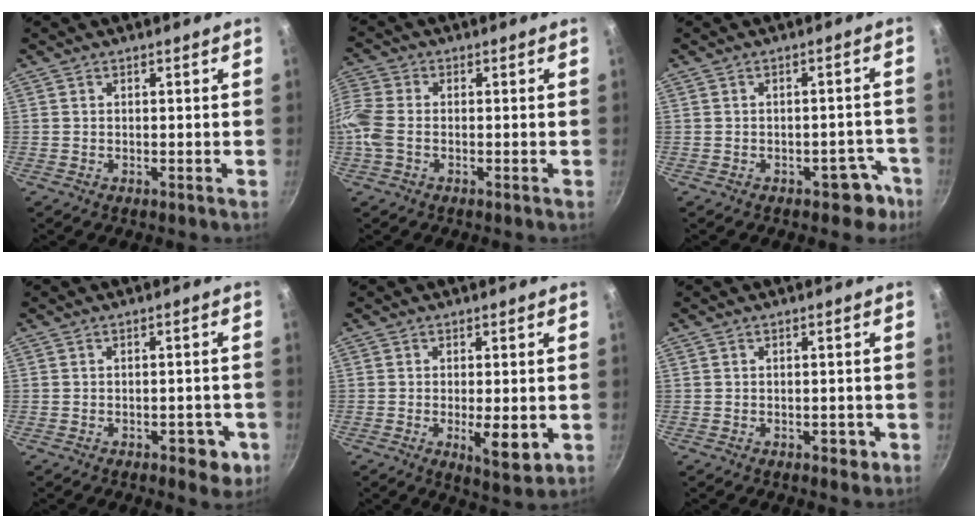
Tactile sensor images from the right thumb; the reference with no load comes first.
{"total": 7.5, "force": [-1.1, 4.9, 5.6], "torque": [-0.156, 0.013, -0.028]}
{"total": 4.9, "force": [-3.0, 2.9, 2.5], "torque": [-0.006, 0.037, -0.034]}
{"total": 5.1, "force": [-2.5, 2.5, 3.7], "torque": [-0.024, 0.015, -0.029]}
{"total": 6.7, "force": [-1.5, 2.3, 6.1], "torque": [-0.089, -0.015, -0.019]}
{"total": 2.2, "force": [-1.1, 1.3, 1.5], "torque": [-0.011, 0.006, -0.012]}